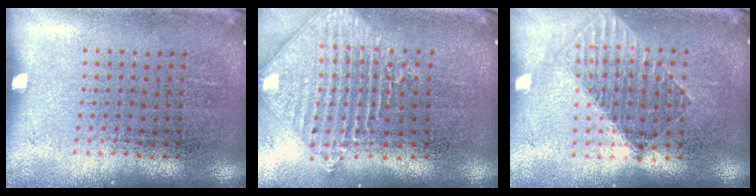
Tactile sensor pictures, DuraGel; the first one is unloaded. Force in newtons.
{"total": 2.0, "press": 1.7, "slide": 1.1}
{"total": 1.5, "press": 1.3, "slide": 0.9}